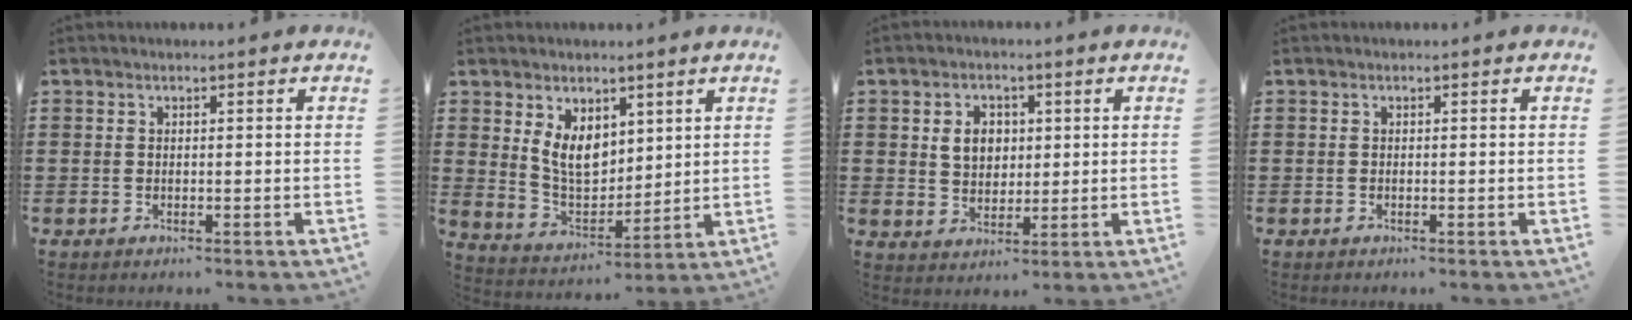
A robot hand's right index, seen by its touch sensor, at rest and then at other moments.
{"total": 7.0, "force": [3.4, 4.6, 4.0], "torque": [-0.086, -0.002, 0.064]}
{"total": 4.7, "force": [1.1, 3.8, 2.6], "torque": [-0.056, 0.011, 0.014]}
{"total": 0.0}